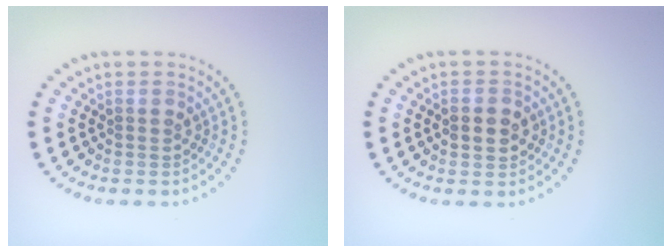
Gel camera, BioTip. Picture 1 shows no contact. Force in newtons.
{"total": 2.9, "press": 2.9, "slide": 0.2}